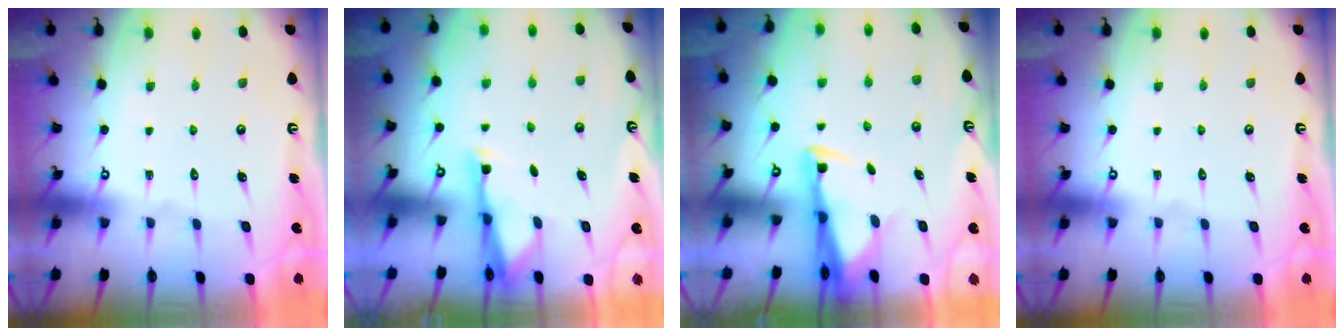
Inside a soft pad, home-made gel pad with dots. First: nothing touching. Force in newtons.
{"total": 2.9, "press": 2.9, "slide": 0.6}
{"total": 2.9, "press": 2.8, "slide": 1.0}
{"total": 0.0}